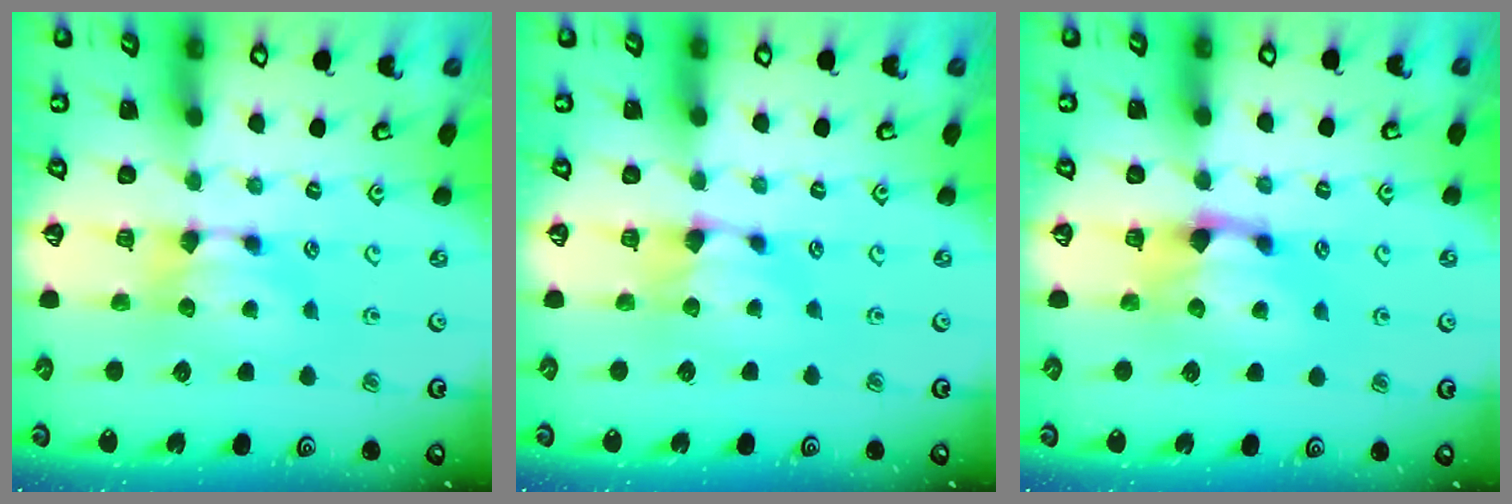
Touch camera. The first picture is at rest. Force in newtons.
{"total": 1.1, "press": 0.9, "slide": 0.5}
{"total": 1.6, "press": 1.0, "slide": 1.3}